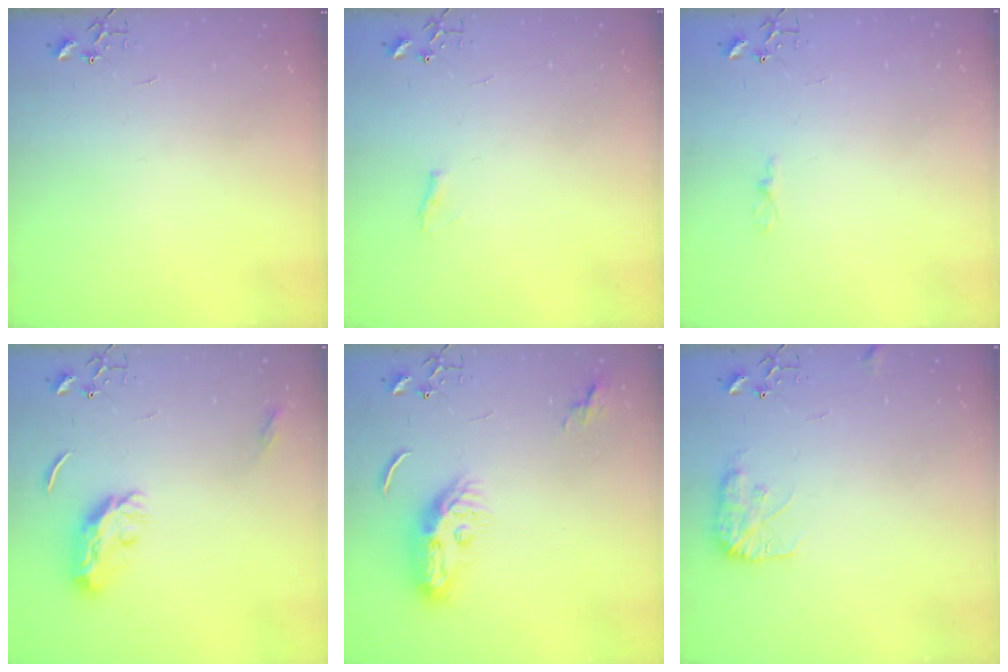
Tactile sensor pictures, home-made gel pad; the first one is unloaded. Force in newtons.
{"total": 4.7, "press": 4.6, "slide": 0.6}
{"total": 3.1, "press": 3.1, "slide": 0.3}
{"total": 9.9, "press": 9.9, "slide": 0.3}
{"total": 9.3, "press": 9.2, "slide": 1.2}
{"total": 9.2, "press": 9.2, "slide": 0.3}